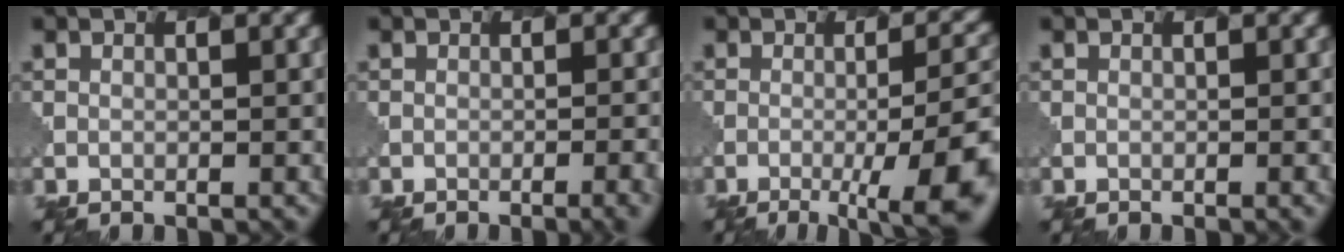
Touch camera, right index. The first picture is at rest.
{"total": 3.3, "force": [-1.6, 1.2, 2.5], "torque": [-0.008, 0.012, -0.021]}
{"total": 9.5, "force": [-4.0, 2.4, 8.3], "torque": [-0.115, -0.001, -0.055]}
{"total": 0.7, "force": [-0.1, 0.3, 0.6], "torque": [-0.003, 0.001, -0.002]}